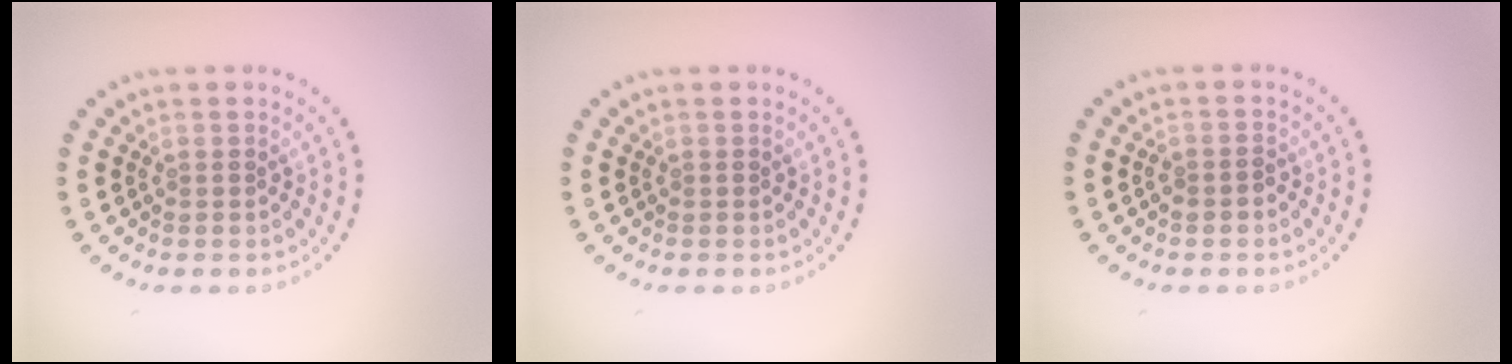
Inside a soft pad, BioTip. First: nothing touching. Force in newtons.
{"total": 0.0}
{"total": 0.9, "press": 0.8, "slide": 0.4}